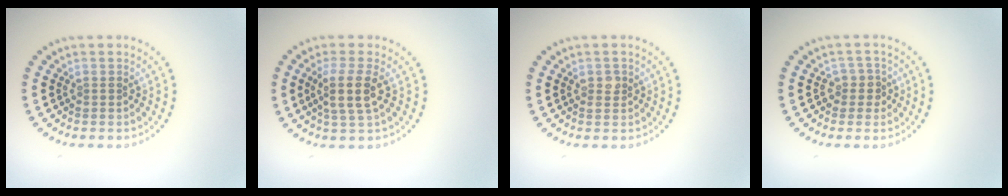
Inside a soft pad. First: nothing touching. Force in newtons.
{"total": 3.0, "press": 2.6, "slide": 1.4}
{"total": 1.1, "press": 1.1, "slide": 0.2}
{"total": 1.9, "press": 1.6, "slide": 1.1}